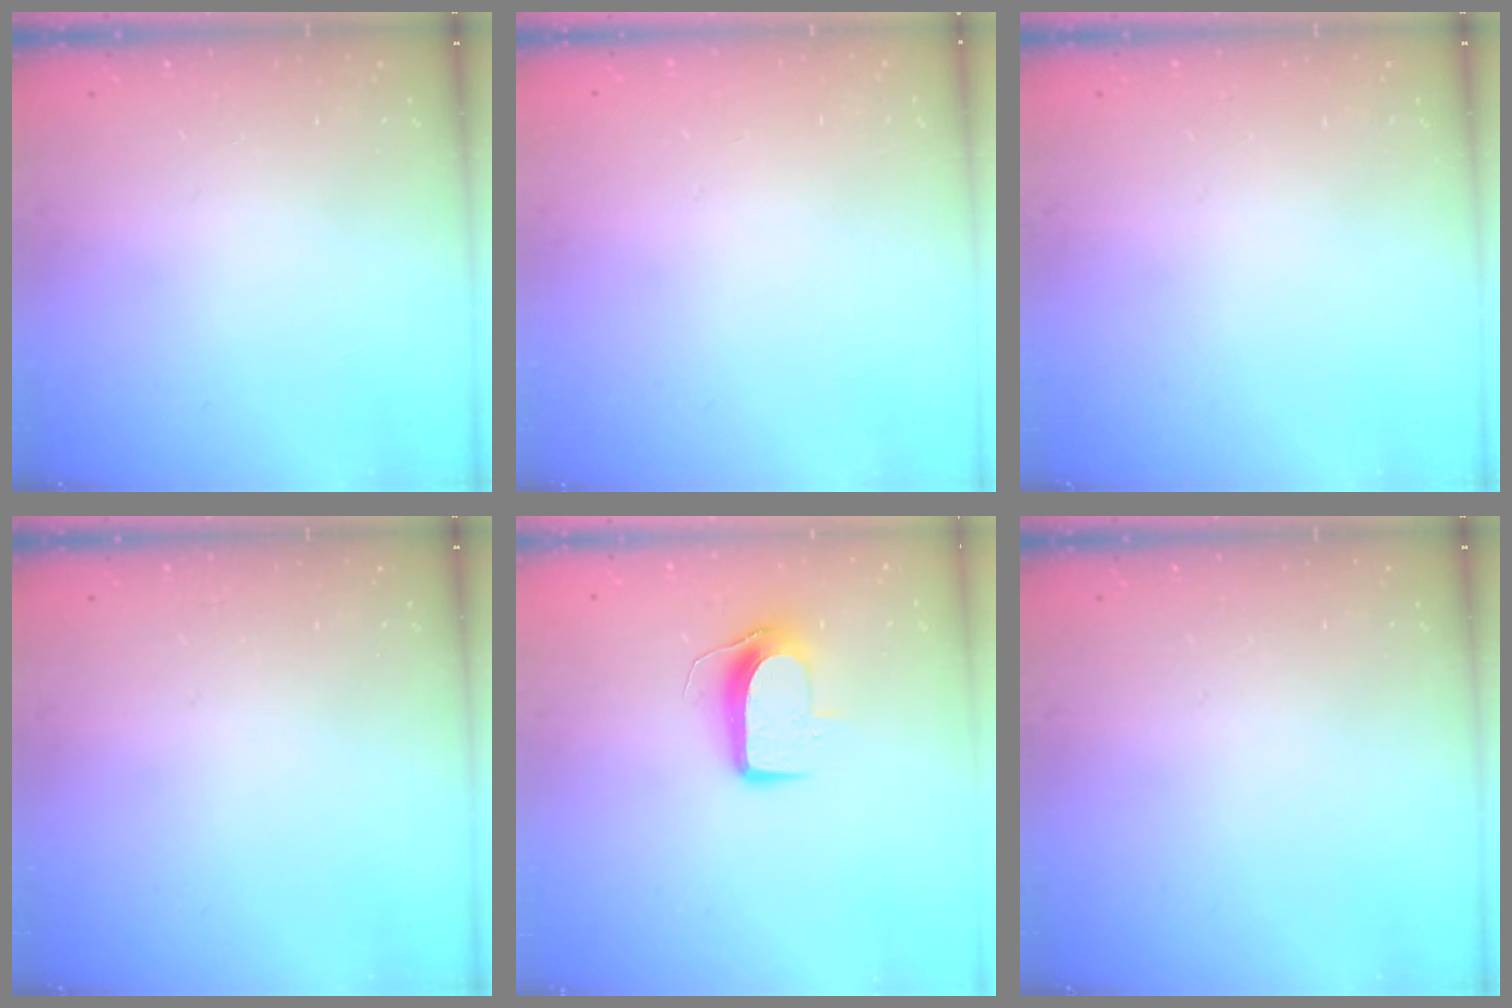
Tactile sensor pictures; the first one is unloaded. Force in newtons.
{"total": 0.0}
{"total": 0.0}
{"total": 0.0}
{"total": 9.6, "press": 9.6, "slide": 0.3}
{"total": 0.0}